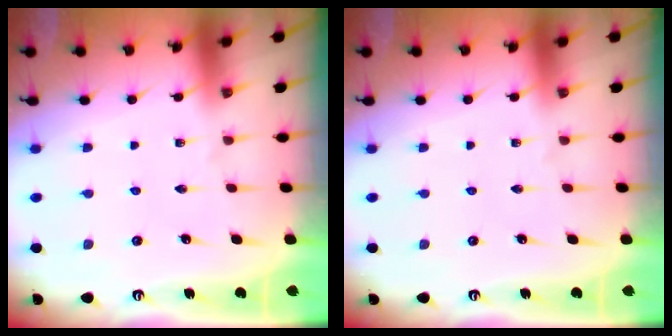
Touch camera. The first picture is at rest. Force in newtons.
{"total": 0.0}